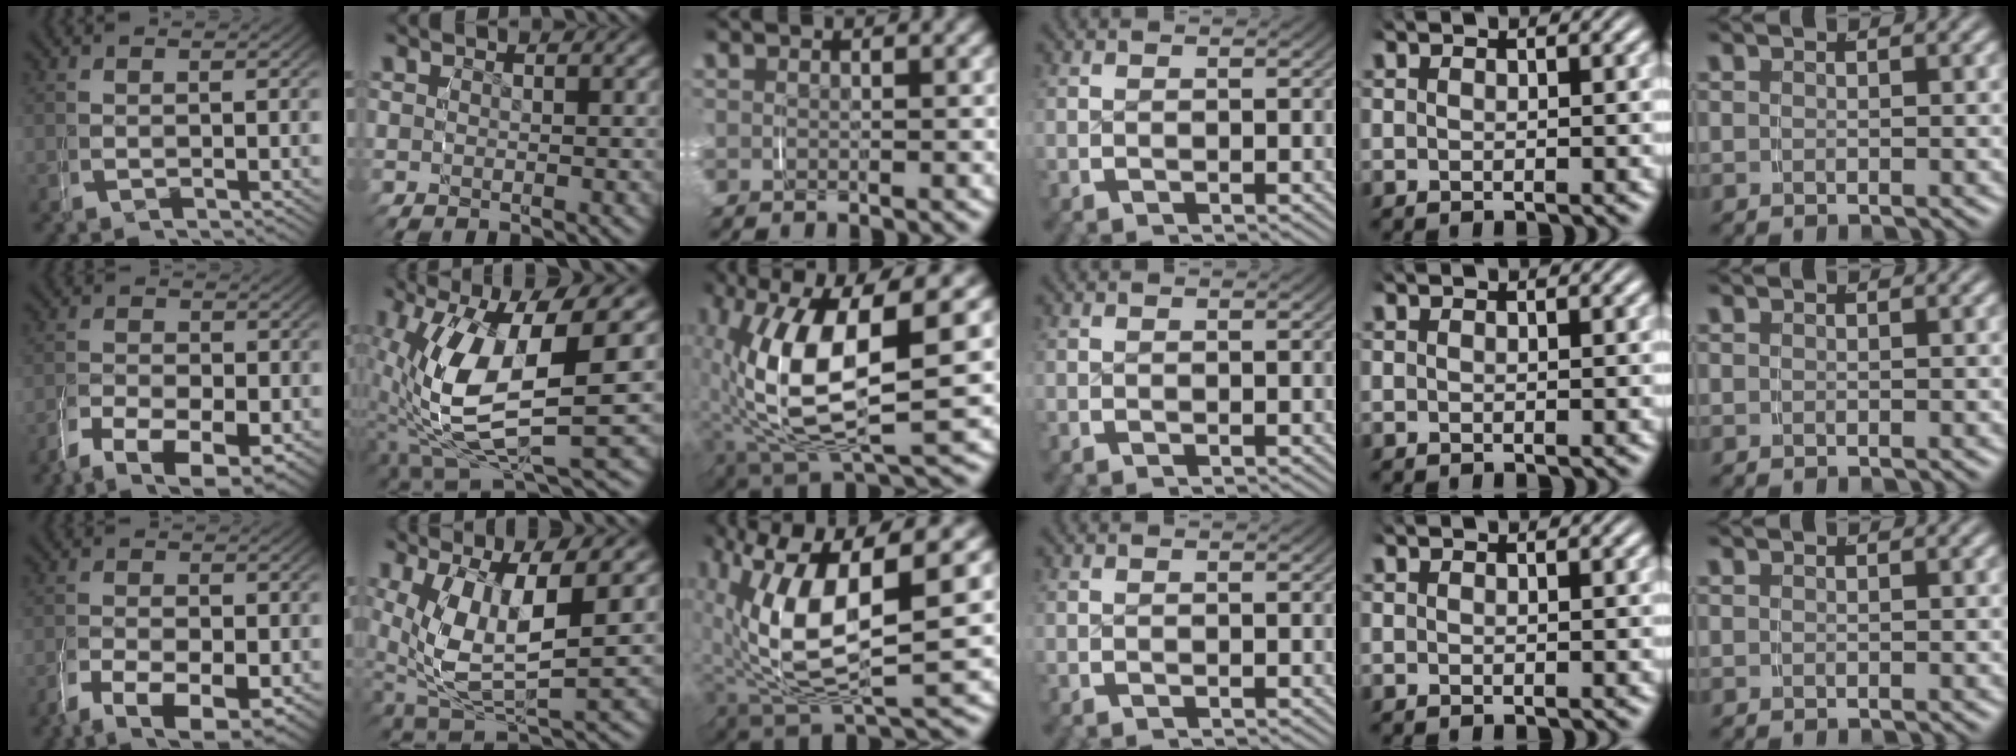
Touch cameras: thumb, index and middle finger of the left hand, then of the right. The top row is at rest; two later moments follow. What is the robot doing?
{"motion": "grasp_and_lifting", "object": "shoes"}